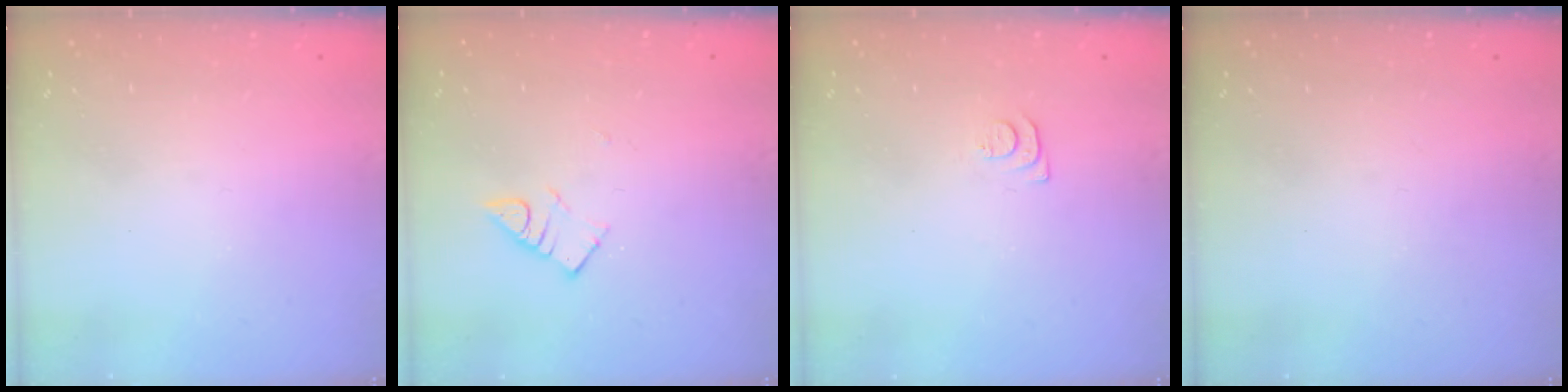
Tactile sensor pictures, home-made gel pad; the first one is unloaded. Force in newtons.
{"total": 4.2, "press": 4.2, "slide": 0.6}
{"total": 4.6, "press": 4.6, "slide": 0.6}
{"total": 0.0}